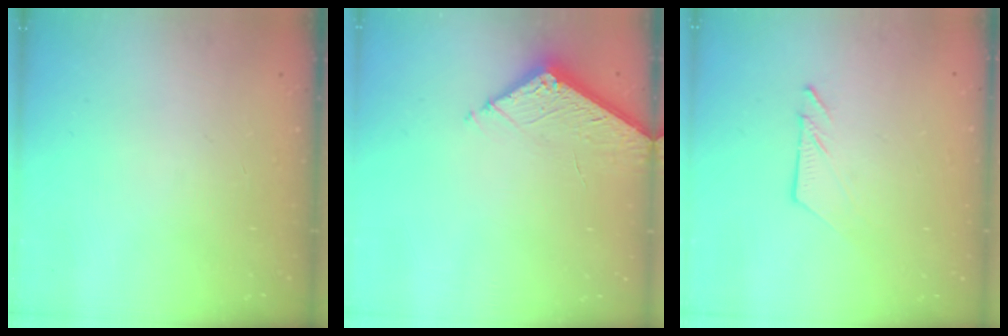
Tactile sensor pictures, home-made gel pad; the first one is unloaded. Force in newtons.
{"total": 5.4, "press": 5.4, "slide": 0.5}
{"total": 6.0, "press": 6.0, "slide": 0.1}